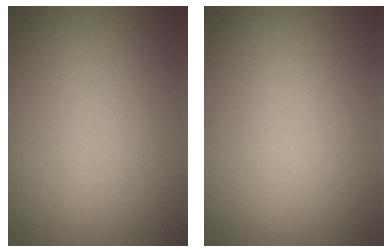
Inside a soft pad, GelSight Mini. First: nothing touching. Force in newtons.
{"total": 0.0}